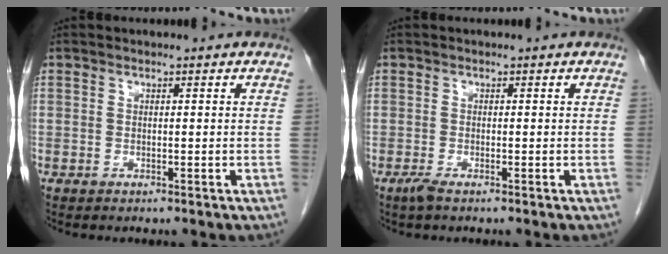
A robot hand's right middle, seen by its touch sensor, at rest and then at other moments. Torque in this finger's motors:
{"motor_torque": [0.58, -0.13, 0.03, 0.03]}